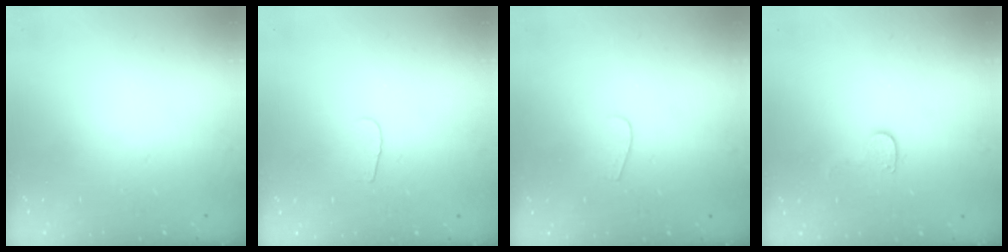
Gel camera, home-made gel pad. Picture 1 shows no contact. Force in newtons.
{"total": 3.5, "press": 3.5, "slide": 0.4}
{"total": 3.4, "press": 3.4, "slide": 0.3}
{"total": 6.4, "press": 6.4, "slide": 0.5}